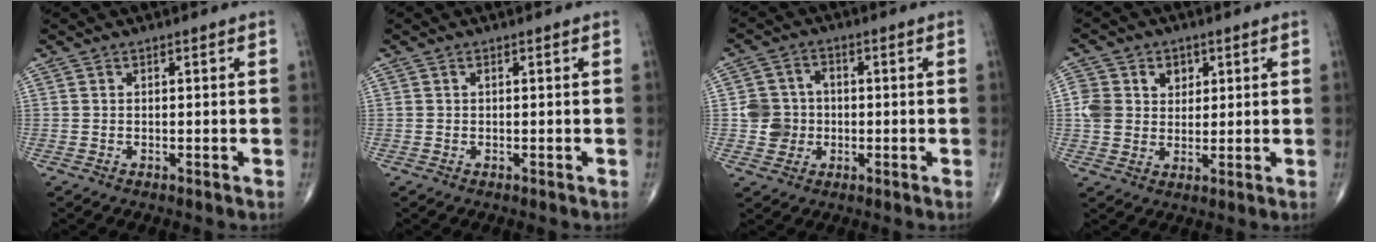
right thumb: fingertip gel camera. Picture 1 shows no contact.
{"total": 0.0}
{"total": 6.2, "force": [-0.8, 5.8, 2.1], "torque": [-0.014, 0.012, -0.017]}
{"total": 8.7, "force": [2.4, 7.3, 4.2], "torque": [-0.053, -0.003, 0.044]}